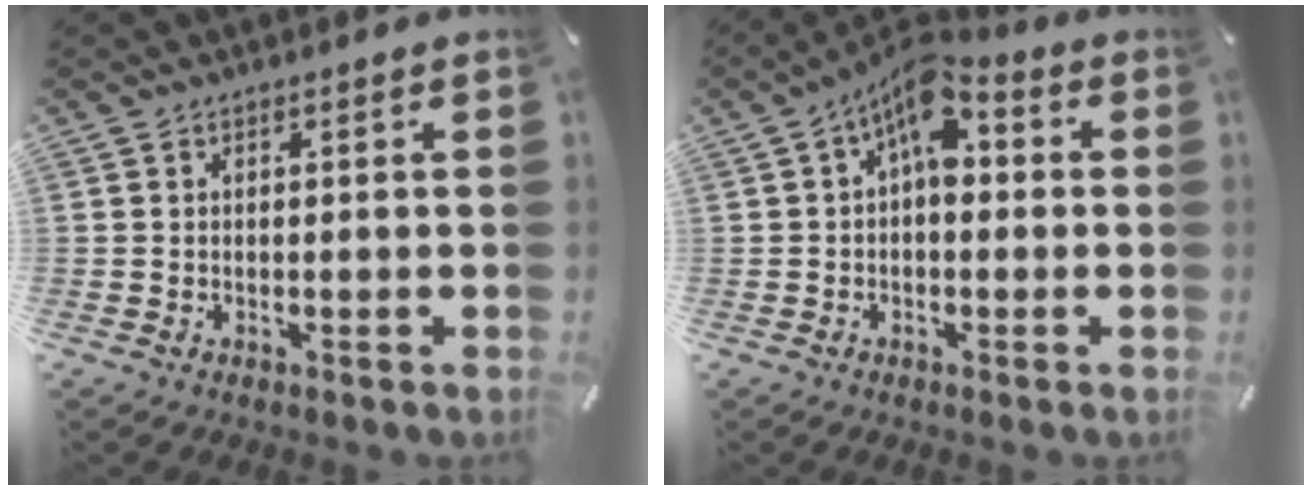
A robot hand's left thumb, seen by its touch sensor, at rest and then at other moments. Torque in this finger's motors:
{"motor_torque": [0.44, 0.56, 0.26, 0.05, 0.12]}